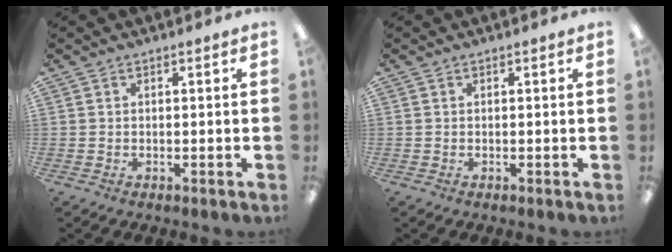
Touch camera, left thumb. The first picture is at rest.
{"total": 0.0}